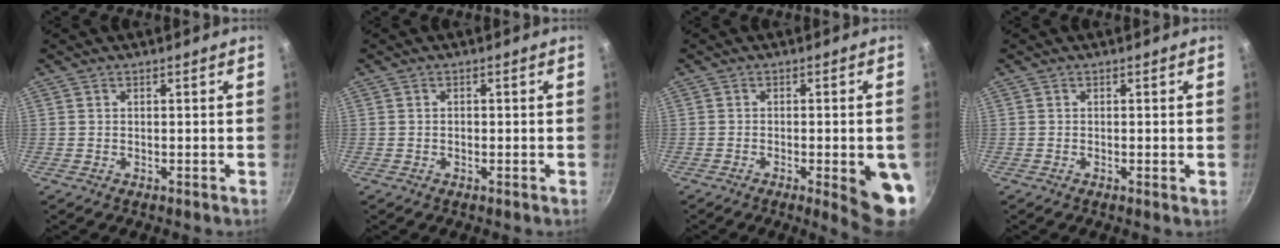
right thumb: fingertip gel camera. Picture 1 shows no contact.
{"total": 0.7, "force": [-0.1, 0.5, 0.4], "torque": [-0.006, 0.004, -0.003]}
{"total": 9.8, "force": [-2.6, 2.4, 9.2], "torque": [-0.087, 0.005, -0.028]}
{"total": 0.6, "force": [-0.1, 0.1, 0.6], "torque": [-0.010, -0.002, -0.003]}